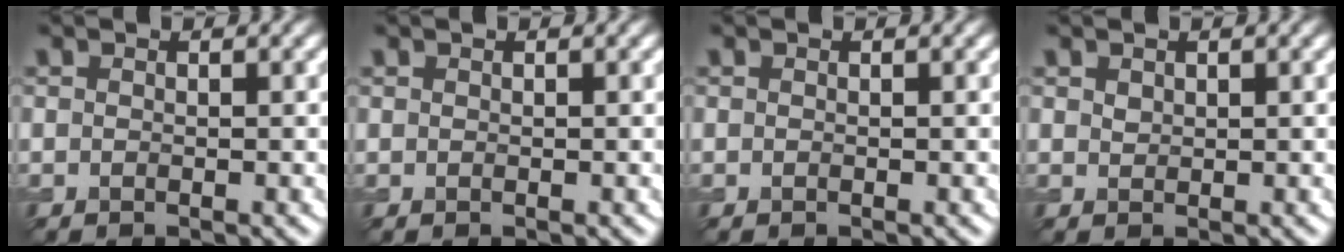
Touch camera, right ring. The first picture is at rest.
{"total": 0.0}
{"total": 0.0}
{"total": 0.7, "force": [0.7, 0.3, 0.0], "torque": [-0.003, 0.003, 0.015]}